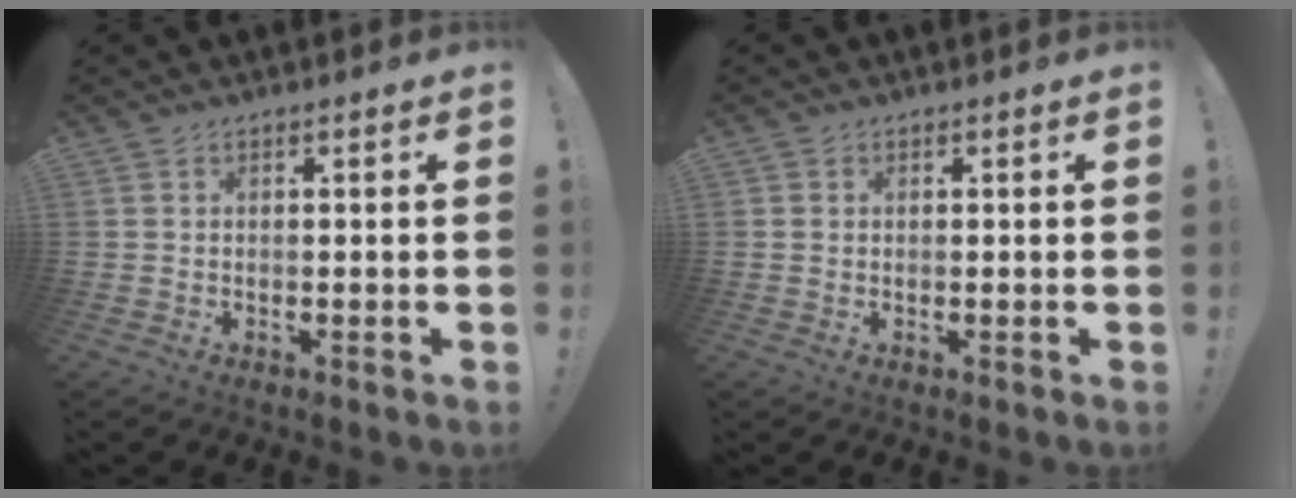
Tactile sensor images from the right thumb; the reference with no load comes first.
{"total": 0.7, "force": [0.3, 0.6, 0.0], "torque": [0.005, 0.001, 0.004]}